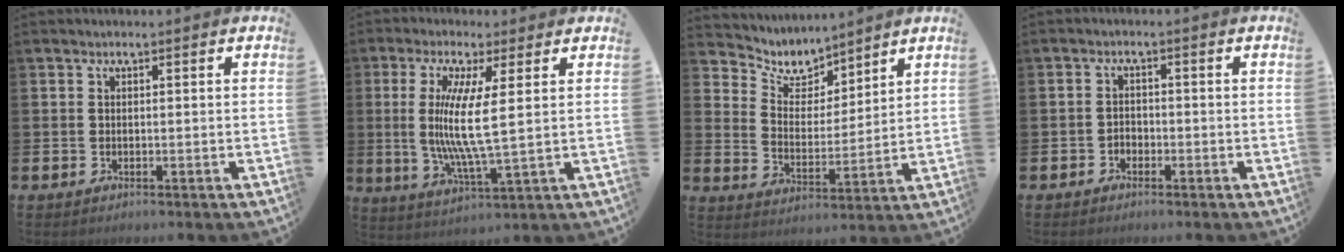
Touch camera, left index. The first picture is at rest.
{"total": 8.8, "force": [2.1, 1.1, 8.5], "torque": [-0.147, -0.015, 0.032]}
{"total": 6.5, "force": [5.9, 2.4, 1.1], "torque": [-0.056, -0.041, 0.103]}
{"total": 1.5, "force": [-1.0, 1.1, 0.1], "torque": [0.001, 0.002, -0.024]}